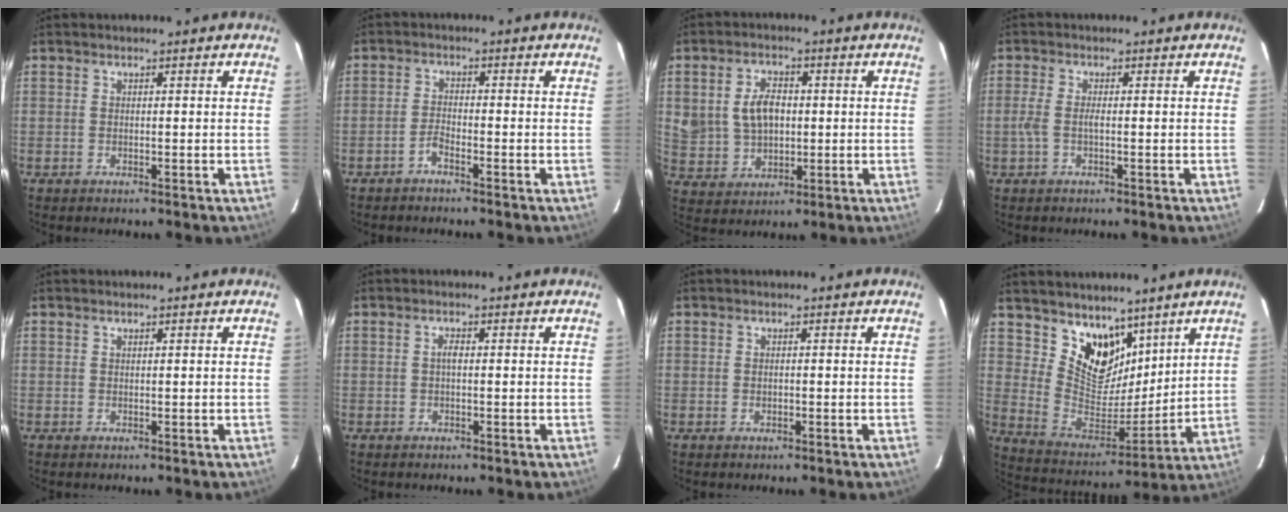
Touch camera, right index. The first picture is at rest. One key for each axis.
{"total": 2.0, "fx": -1.7, "fy": 0.3, "fz": 1.0, "tx": -0.029, "ty": 0.006, "tz": -0.035}
{"total": 8.1, "fx": 1.0, "fy": 5.7, "fz": 5.7, "tx": -0.113, "ty": 0.016, "tz": 0.030}
{"total": 2.7, "fx": -0.7, "fy": 0.4, "fz": 2.6, "tx": -0.054, "ty": -0.001, "tz": -0.013}
{"total": 0.0}
{"total": 1.2, "fx": 0.0, "fy": 0.5, "fz": 1.1, "tx": -0.021, "ty": 0.005, "tz": -0.003}
{"total": 0.8, "fx": -0.2, "fy": 0.5, "fz": 0.6, "tx": -0.010, "ty": 0.002, "tz": -0.004}
{"total": 12.9, "fx": 8.8, "fy": 7.7, "fz": 5.5, "tx": -0.101, "ty": -0.014, "tz": 0.171}